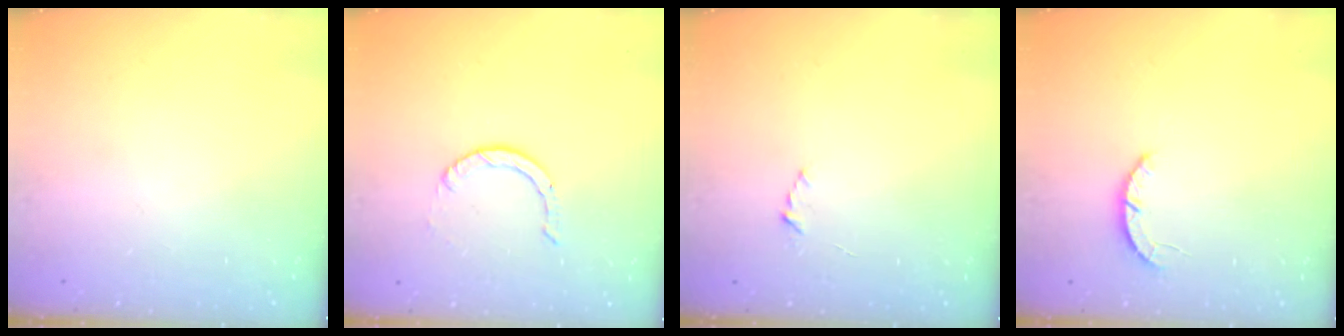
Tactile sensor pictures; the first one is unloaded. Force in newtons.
{"total": 0.9, "press": 0.9, "slide": 0.1}
{"total": 1.9, "press": 1.9, "slide": 0.2}
{"total": 2.2, "press": 2.2, "slide": 0.3}